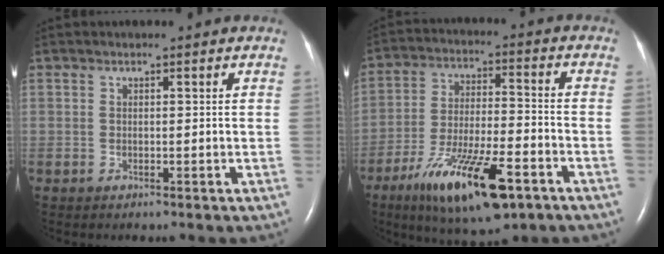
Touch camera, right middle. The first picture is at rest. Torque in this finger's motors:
{"motor_torque": [1.28, -0.86, 0.61, 0.21]}